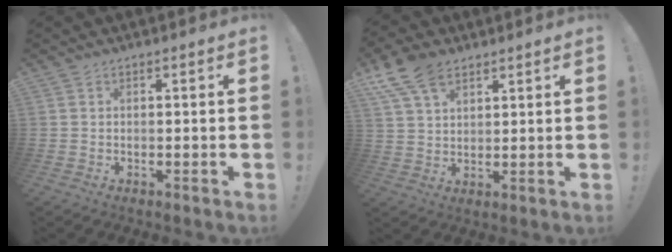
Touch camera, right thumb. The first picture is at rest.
{"total": 10.7, "force": [6.5, 6.0, 6.0], "torque": [-0.106, -0.020, 0.127]}